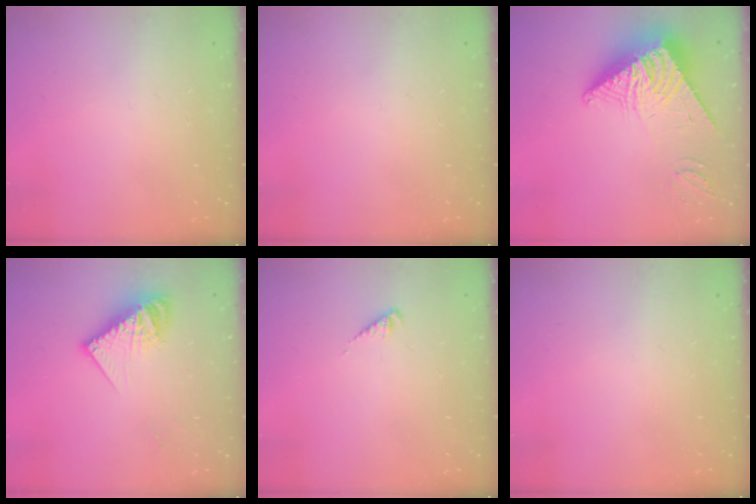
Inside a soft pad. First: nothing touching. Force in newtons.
{"total": 0.0}
{"total": 12.9, "press": 12.9, "slide": 1.3}
{"total": 12.1, "press": 12.0, "slide": 1.1}
{"total": 2.3, "press": 2.2, "slide": 0.5}
{"total": 0.0}